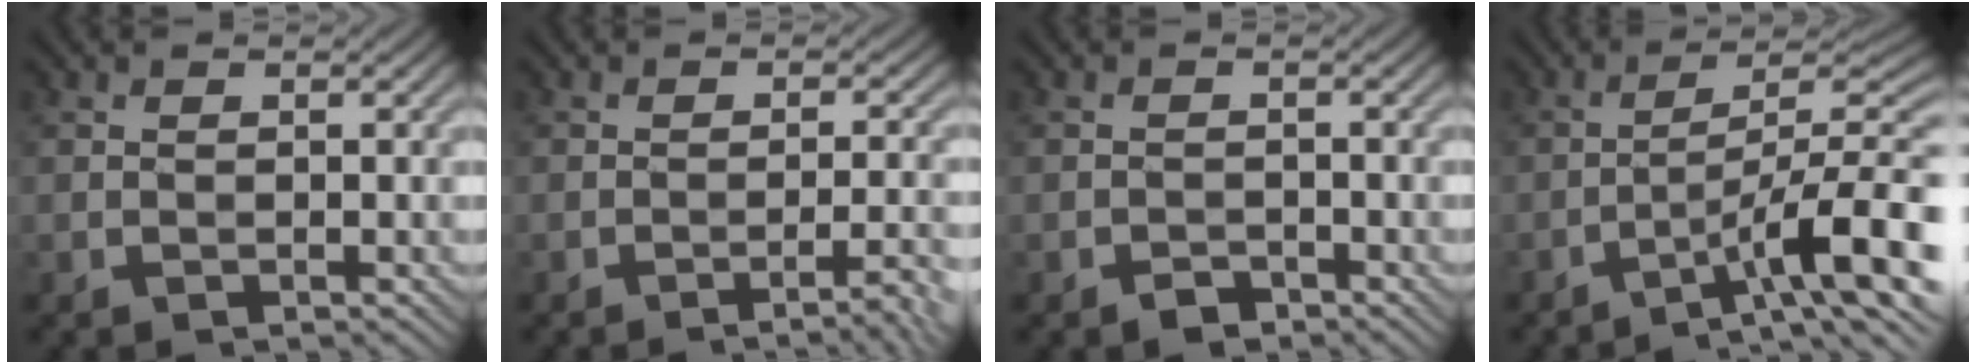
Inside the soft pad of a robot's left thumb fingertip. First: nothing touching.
{"total": 4.4, "force": [-2.6, 0.7, 3.5], "torque": [-0.051, 0.014, -0.044]}
{"total": 1.6, "force": [-1.3, 0.9, 0.5], "torque": [-0.006, 0.000, -0.026]}
{"total": 12.2, "force": [-5.7, 2.5, 10.4], "torque": [-0.161, 0.018, -0.094]}